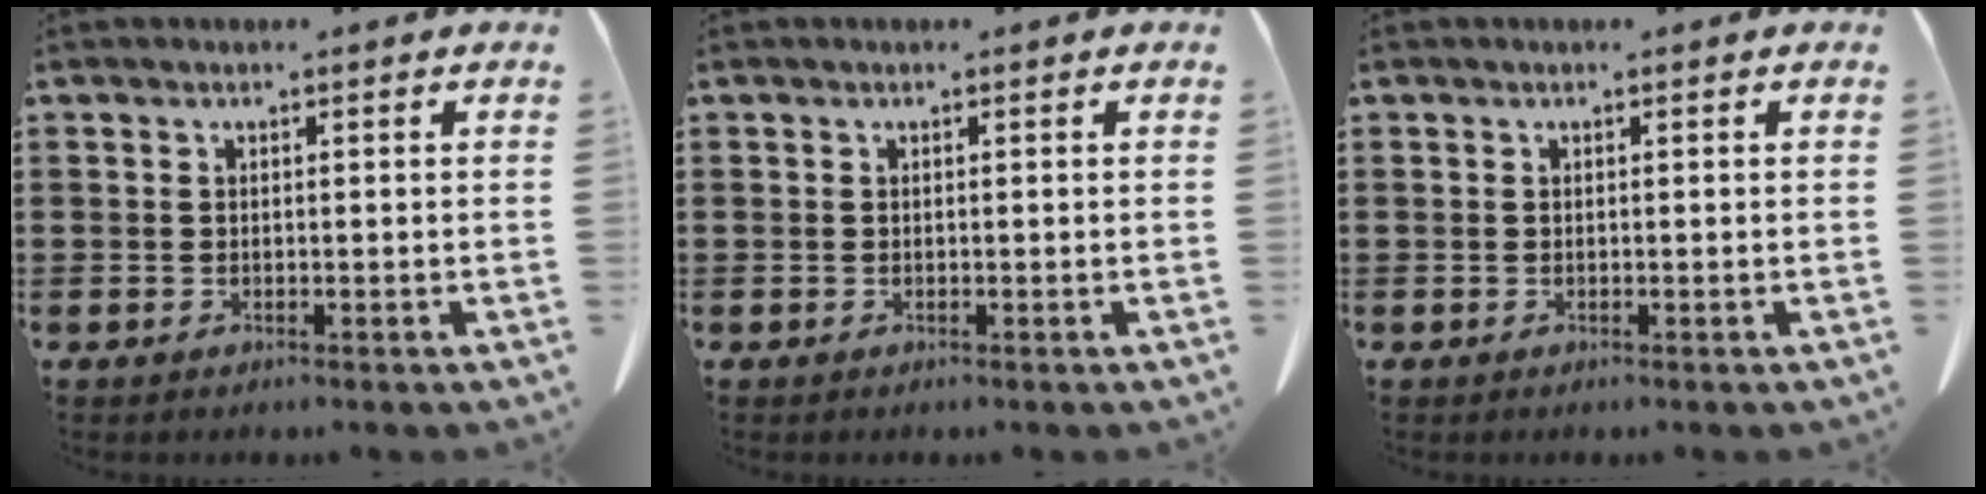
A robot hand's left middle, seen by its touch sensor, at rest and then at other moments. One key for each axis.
{"total": 0.0}
{"total": 0.0}